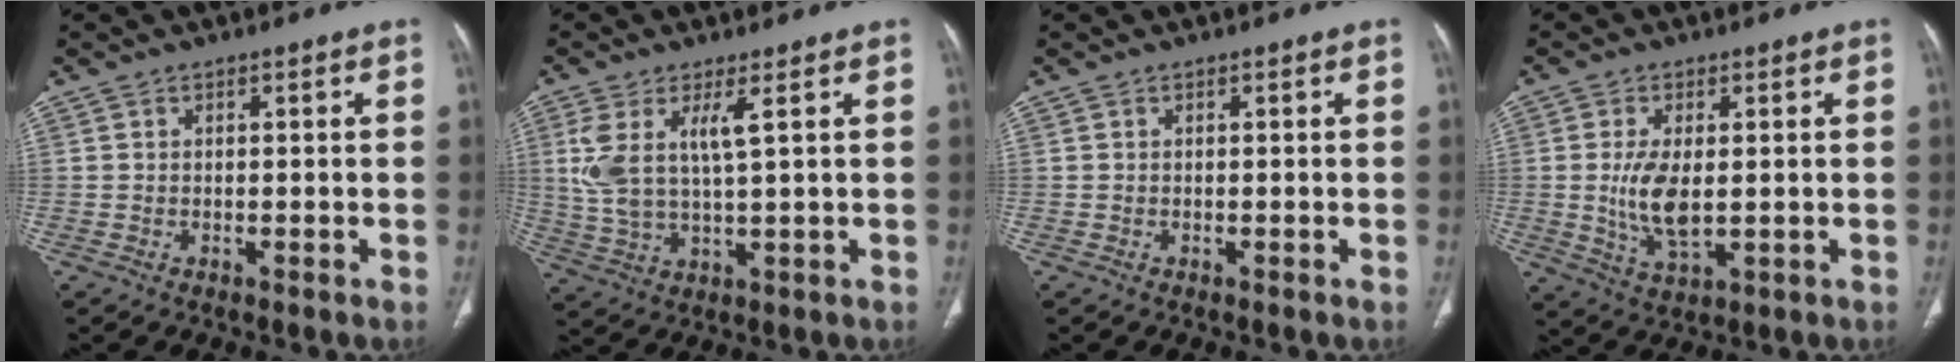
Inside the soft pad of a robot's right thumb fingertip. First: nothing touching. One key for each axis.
{"total": 8.5, "fx": 2.8, "fy": 2.5, "fz": 7.7, "tx": -0.178, "ty": -0.014, "tz": 0.062}
{"total": 0.0}
{"total": 8.0, "fx": 0.1, "fy": 3.7, "fz": 7.0, "tx": -0.139, "ty": -0.014, "tz": 0.010}